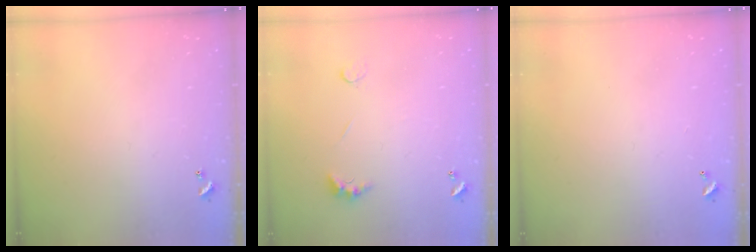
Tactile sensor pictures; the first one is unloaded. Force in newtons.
{"total": 2.5, "press": 2.4, "slide": 0.7}
{"total": 2.9, "press": 2.9, "slide": 0.1}